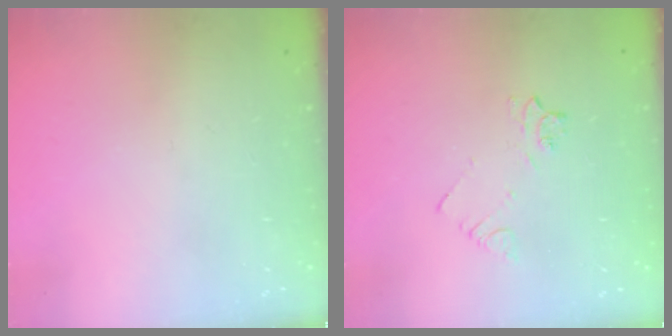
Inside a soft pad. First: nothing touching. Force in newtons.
{"total": 5.0, "press": 4.9, "slide": 0.7}